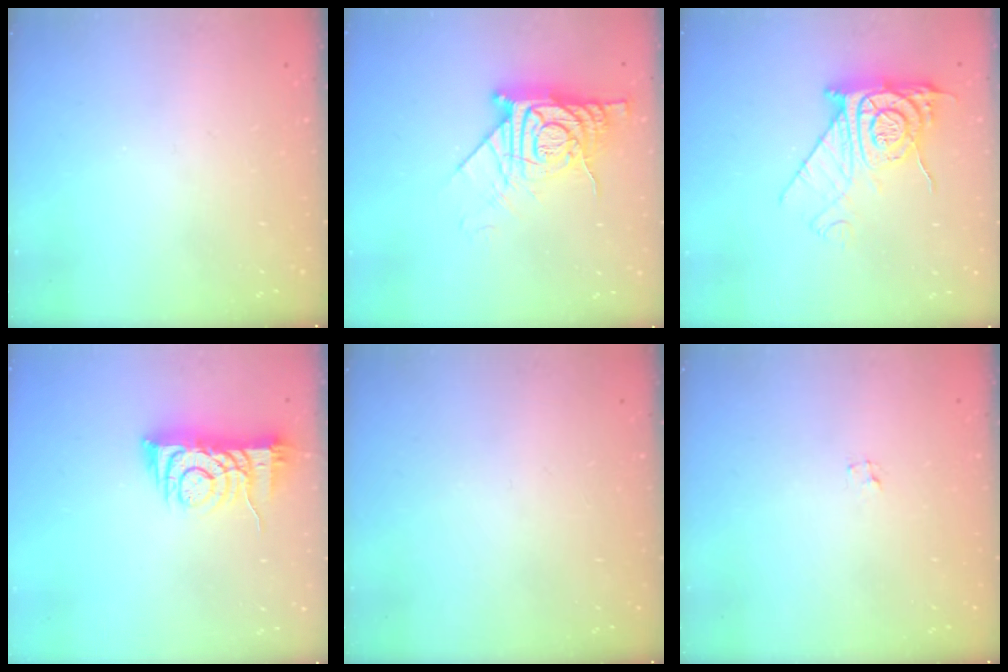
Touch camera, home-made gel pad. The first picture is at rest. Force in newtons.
{"total": 14.3, "press": 14.2, "slide": 1.6}
{"total": 12.3, "press": 12.3, "slide": 1.2}
{"total": 8.0, "press": 7.9, "slide": 1.3}
{"total": 0.0}
{"total": 1.2, "press": 1.2, "slide": 0.1}